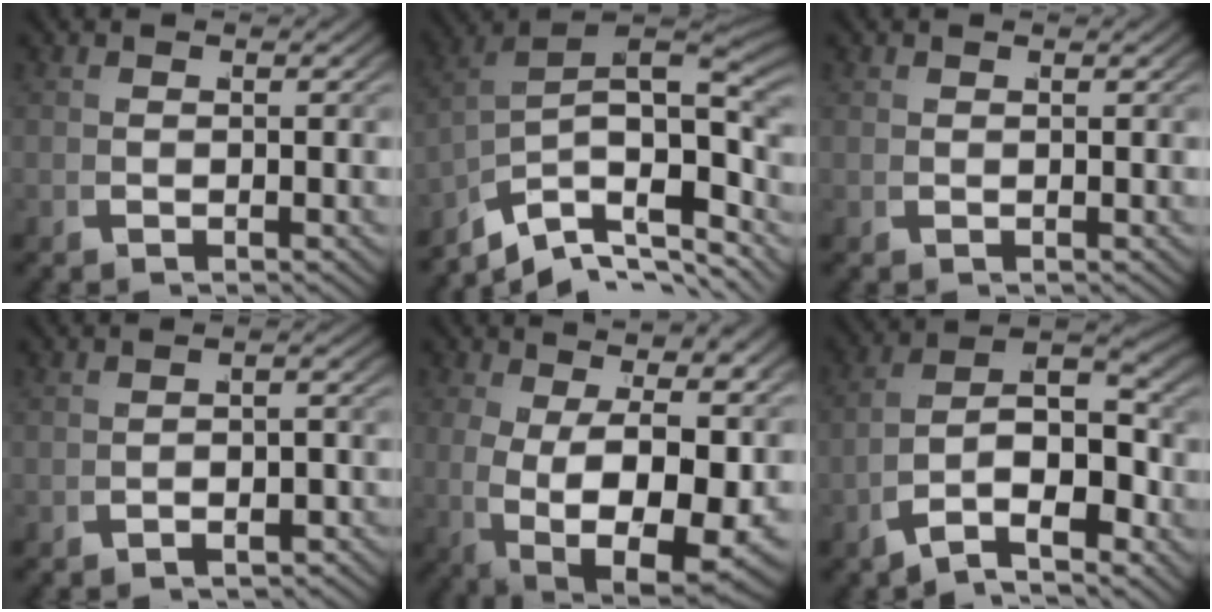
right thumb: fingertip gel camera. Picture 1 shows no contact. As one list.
[{"total": 12.9, "force": [-1.7, 7.6, 10.3], "torque": [-0.164, -0.035, -0.009]}, {"total": 0.6, "force": [0.6, -0.1, 0.0], "torque": [0.002, 0.001, 0.014]}, {"total": 2.0, "force": [-1.9, 0.3, 0.5], "torque": [0.001, 0.002, -0.033]}, {"total": 12.1, "force": [-0.5, 6.7, 10.0], "torque": [-0.184, -0.048, 0.025]}, {"total": 10.8, "force": [-1.4, 6.8, 8.3], "torque": [-0.165, -0.038, -0.017]}]